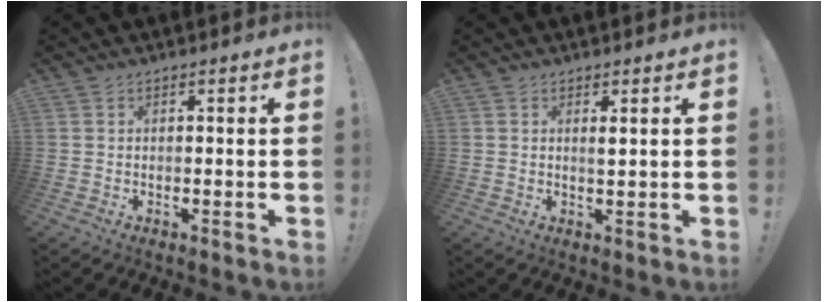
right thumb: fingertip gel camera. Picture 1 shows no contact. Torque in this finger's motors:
{"motor_torque": [-0.30, 0.09, -0.09, 0.10, 0.05]}